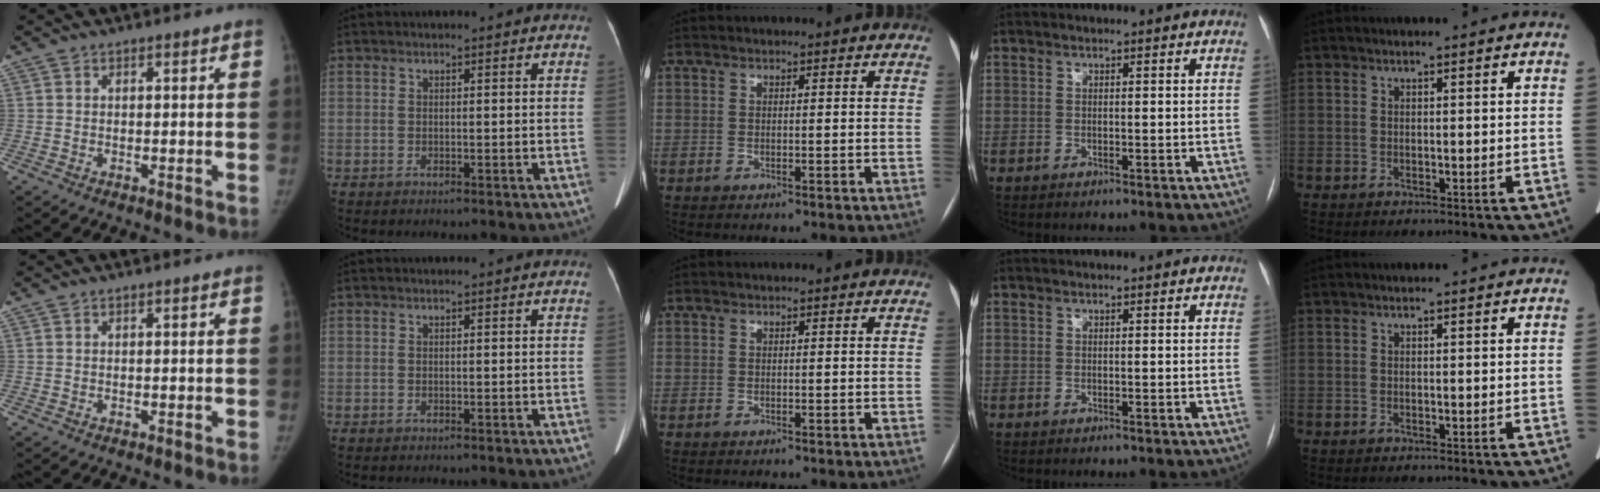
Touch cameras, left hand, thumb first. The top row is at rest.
{}